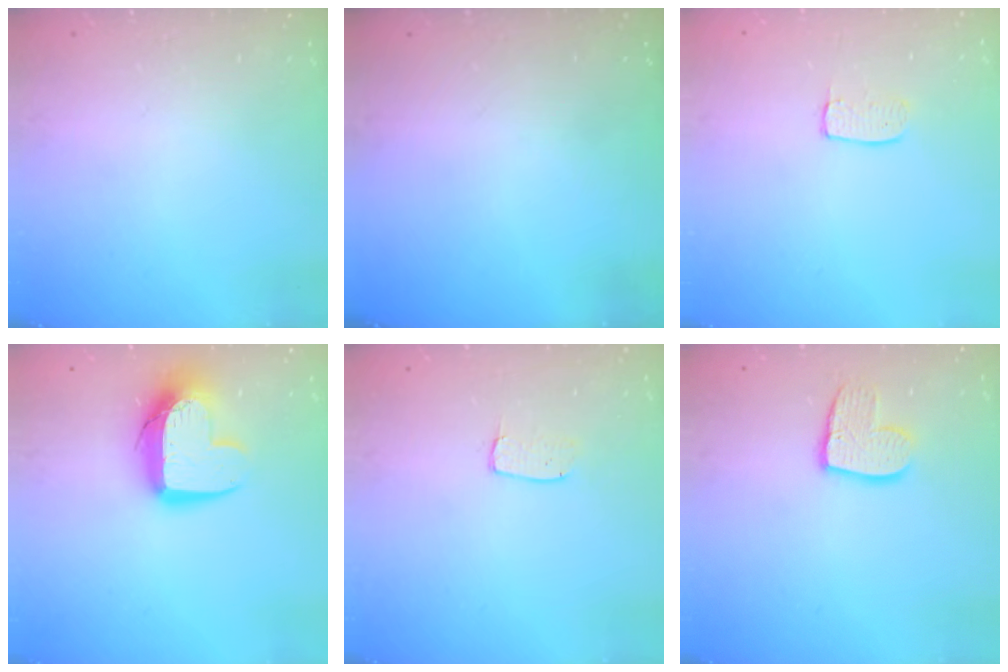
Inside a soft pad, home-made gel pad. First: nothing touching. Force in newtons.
{"total": 0.0}
{"total": 5.8, "press": 5.8, "slide": 0.3}
{"total": 12.3, "press": 12.3, "slide": 0.9}
{"total": 4.0, "press": 4.0, "slide": 0.3}
{"total": 10.9, "press": 10.9, "slide": 0.9}